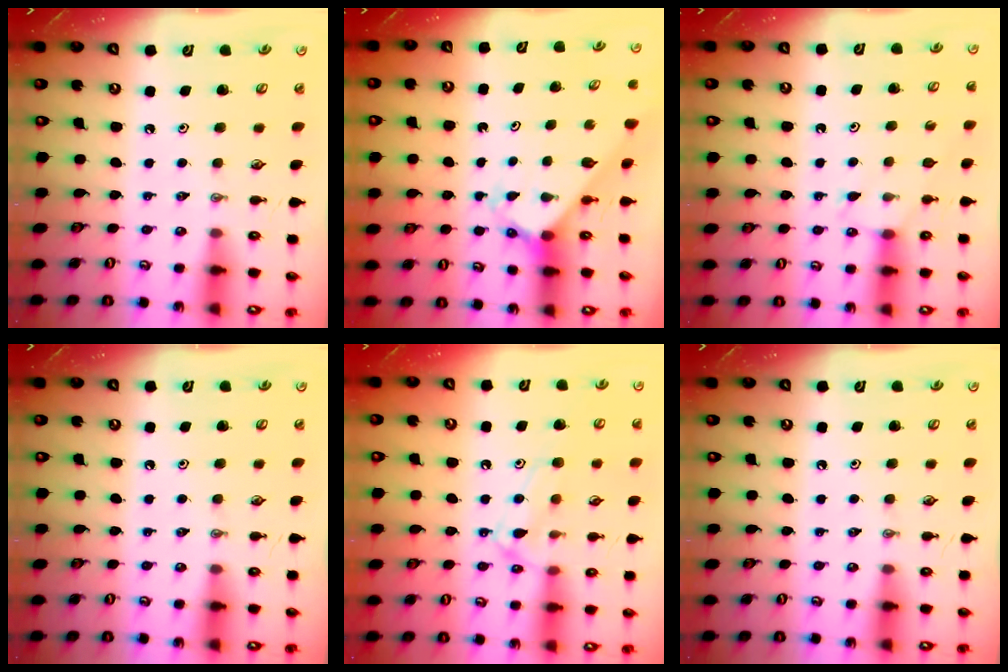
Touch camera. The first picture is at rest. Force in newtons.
{"total": 2.7, "press": 2.7, "slide": 0.2}
{"total": 6.8, "press": 6.7, "slide": 0.5}
{"total": 0.0}
{"total": 13.8, "press": 13.8, "slide": 0.9}
{"total": 0.0}